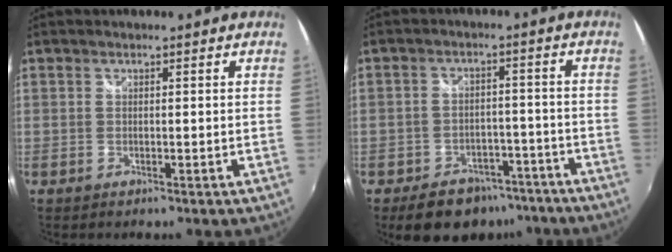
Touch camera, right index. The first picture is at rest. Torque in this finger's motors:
{"motor_torque": [0.07, -0.21, -0.01, -0.14]}